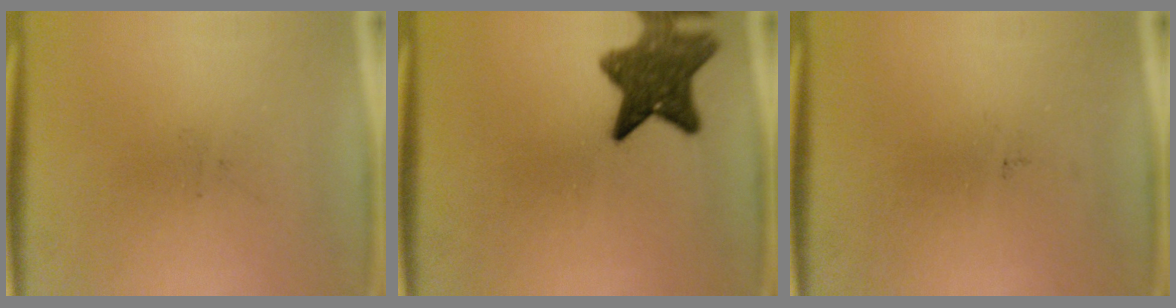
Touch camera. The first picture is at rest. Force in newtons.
{"total": 8.9}
{"total": 0.0}